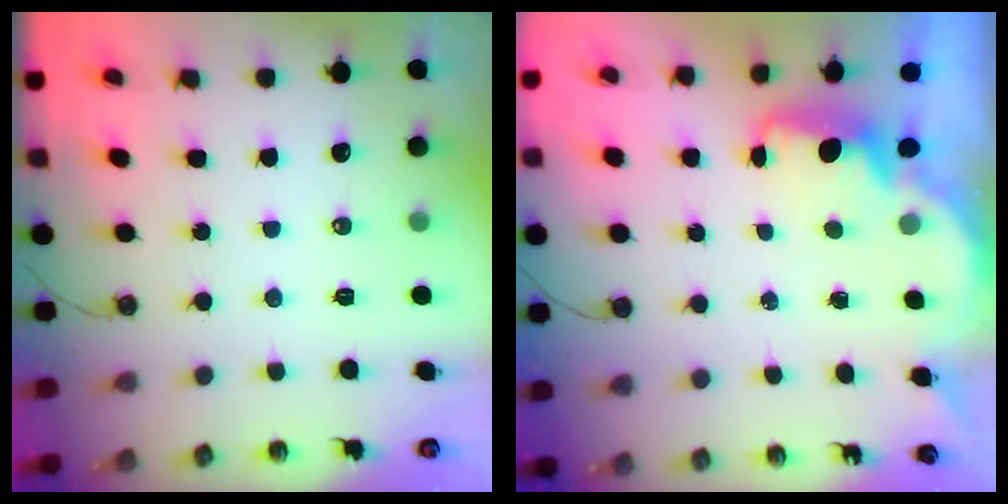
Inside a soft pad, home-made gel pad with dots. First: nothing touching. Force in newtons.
{"total": 2.4, "press": 2.3, "slide": 0.6}